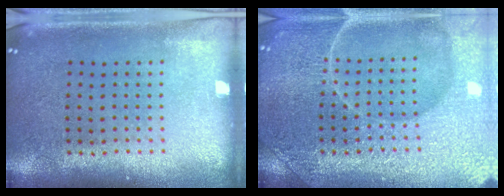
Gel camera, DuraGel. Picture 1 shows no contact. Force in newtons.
{"total": 5.2, "press": 5.1, "slide": 0.6}